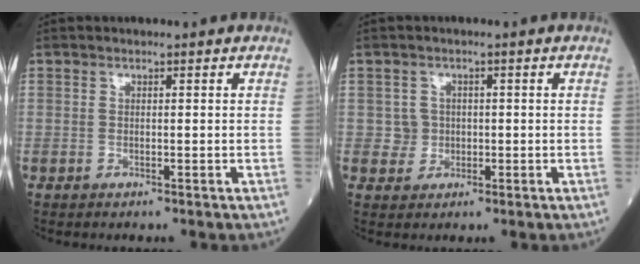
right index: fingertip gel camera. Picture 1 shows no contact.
{"total": 2.5, "force": [0.0, 2.5, 0.3], "torque": [0.002, 0.005, 0.001]}